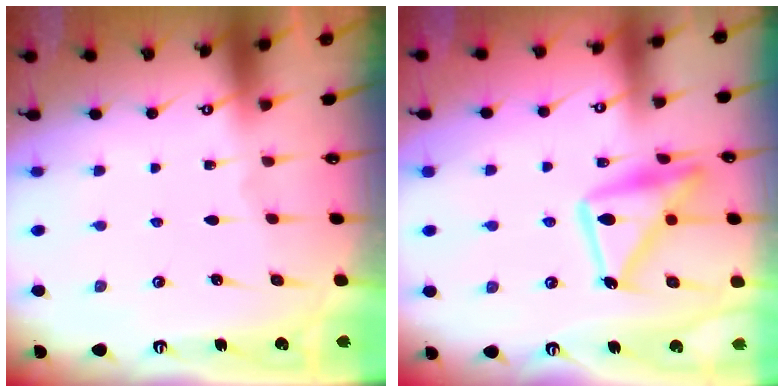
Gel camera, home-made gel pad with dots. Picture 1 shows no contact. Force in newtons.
{"total": 16.3, "press": 16.3, "slide": 1.1}